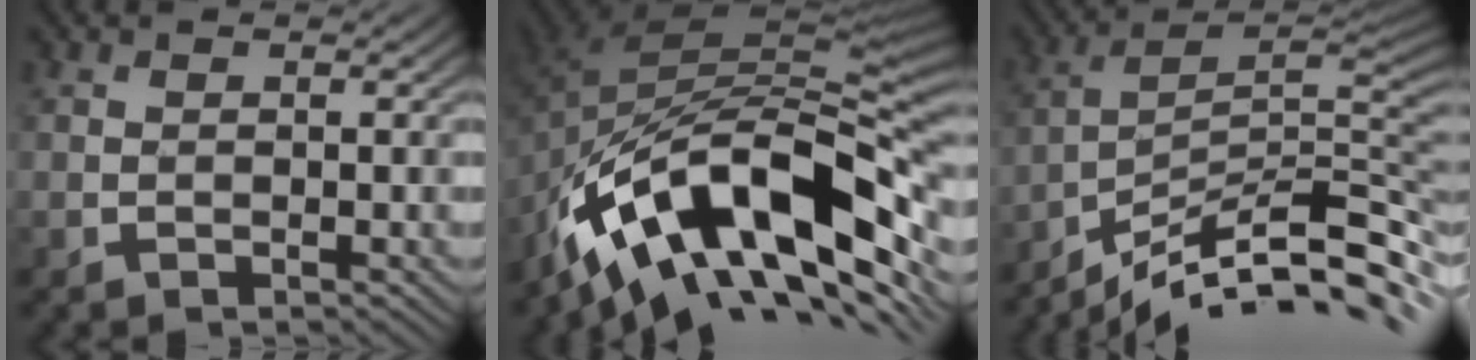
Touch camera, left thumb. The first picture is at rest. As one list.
[{"total": 16.1, "force": [-6.7, 7.7, 12.4], "torque": [-0.218, -0.009, -0.121]}, {"total": 12.9, "force": [-8.9, 2.5, 8.9], "torque": [-0.156, 0.008, -0.146]}]